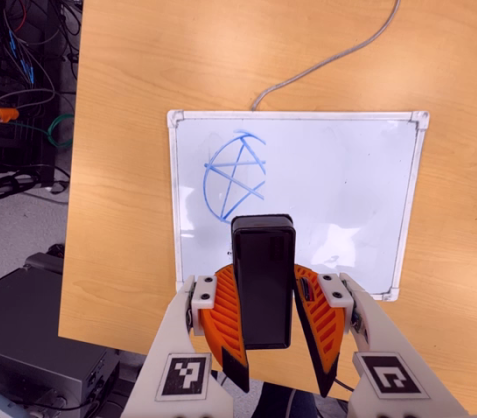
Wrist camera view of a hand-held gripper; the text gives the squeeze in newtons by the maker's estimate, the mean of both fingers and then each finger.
{"total": 8.7, "left": 8.5, "right": 8.8}